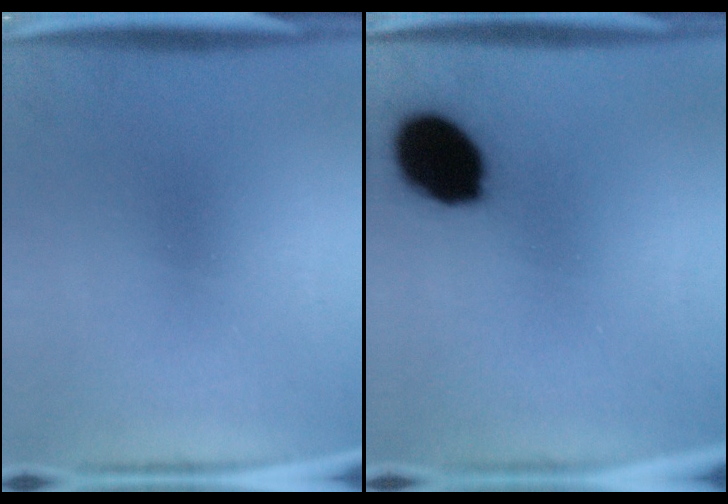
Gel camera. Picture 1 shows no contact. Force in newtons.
{"total": 14.4}